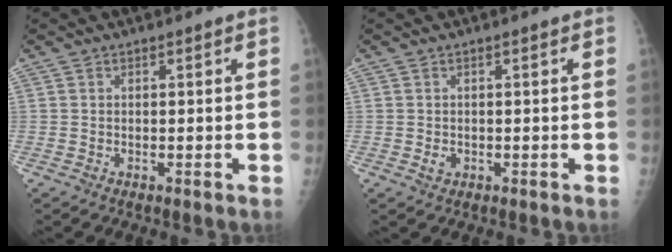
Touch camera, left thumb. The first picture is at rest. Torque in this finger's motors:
{"motor_torque": [0.04, 0.88, 0.34, 0.30, 0.00]}